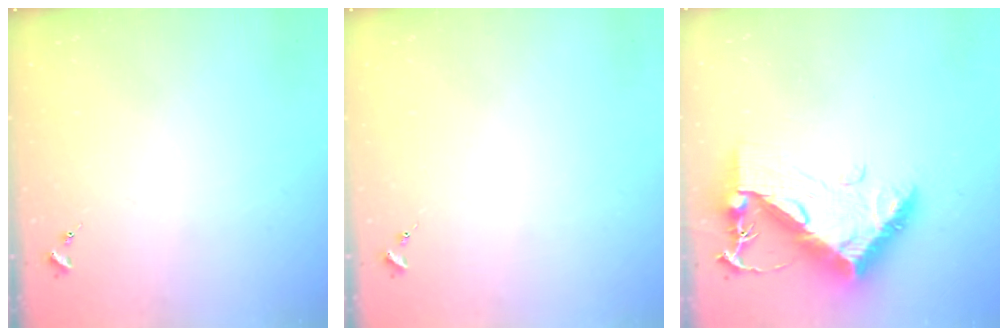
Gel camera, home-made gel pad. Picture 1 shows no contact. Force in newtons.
{"total": 0.0}
{"total": 13.5, "press": 13.5, "slide": 1.2}